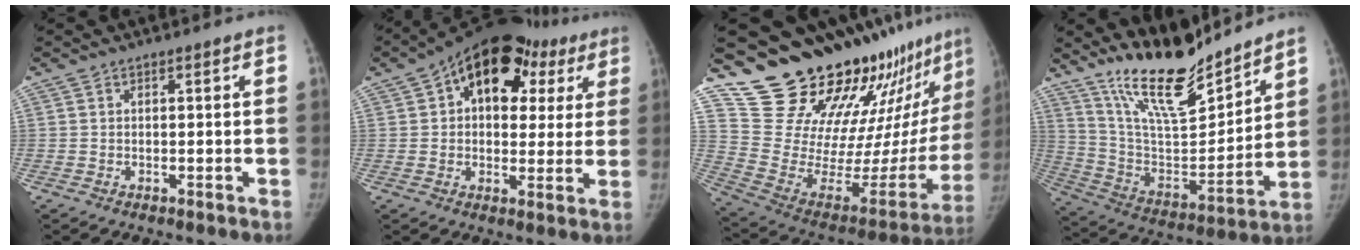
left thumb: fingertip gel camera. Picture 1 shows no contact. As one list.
[{"total": 19.2, "force": [7.9, 12.3, 12.5], "torque": [-0.126, 0.023, 0.105]}, {"total": 28.6, "force": [24.8, 8.3, 11.5], "torque": [-0.148, -0.208, 0.358]}, {"total": 18.9, "force": [16.0, 4.6, 9.0], "torque": [-0.115, -0.107, 0.291]}]